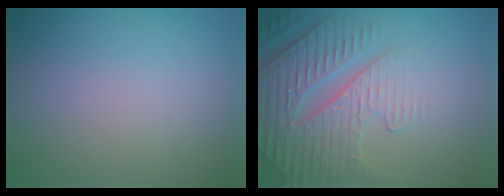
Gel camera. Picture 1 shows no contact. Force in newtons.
{"total": 4.8, "press": 4.6, "slide": 1.6}